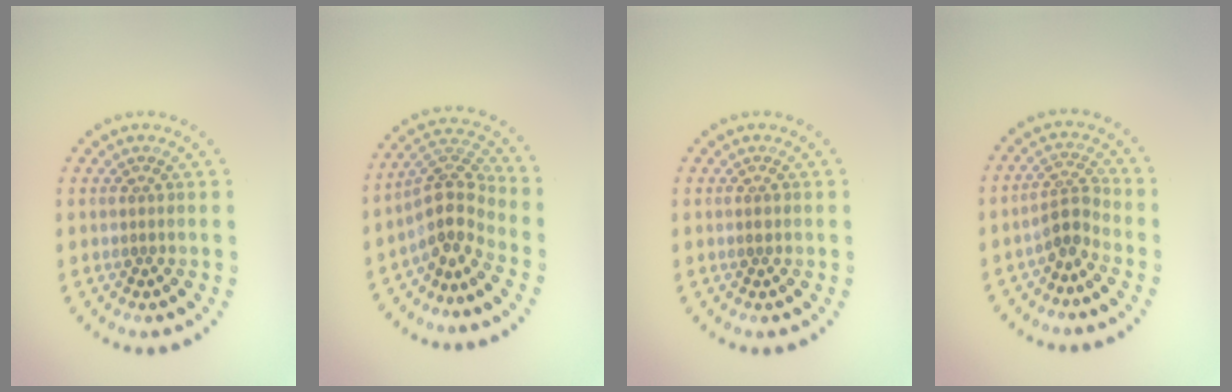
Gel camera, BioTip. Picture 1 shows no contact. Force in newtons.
{"total": 3.8, "press": 2.8, "slide": 2.5}
{"total": 0.7, "press": 0.7, "slide": 0.0}
{"total": 2.5, "press": 1.7, "slide": 1.8}